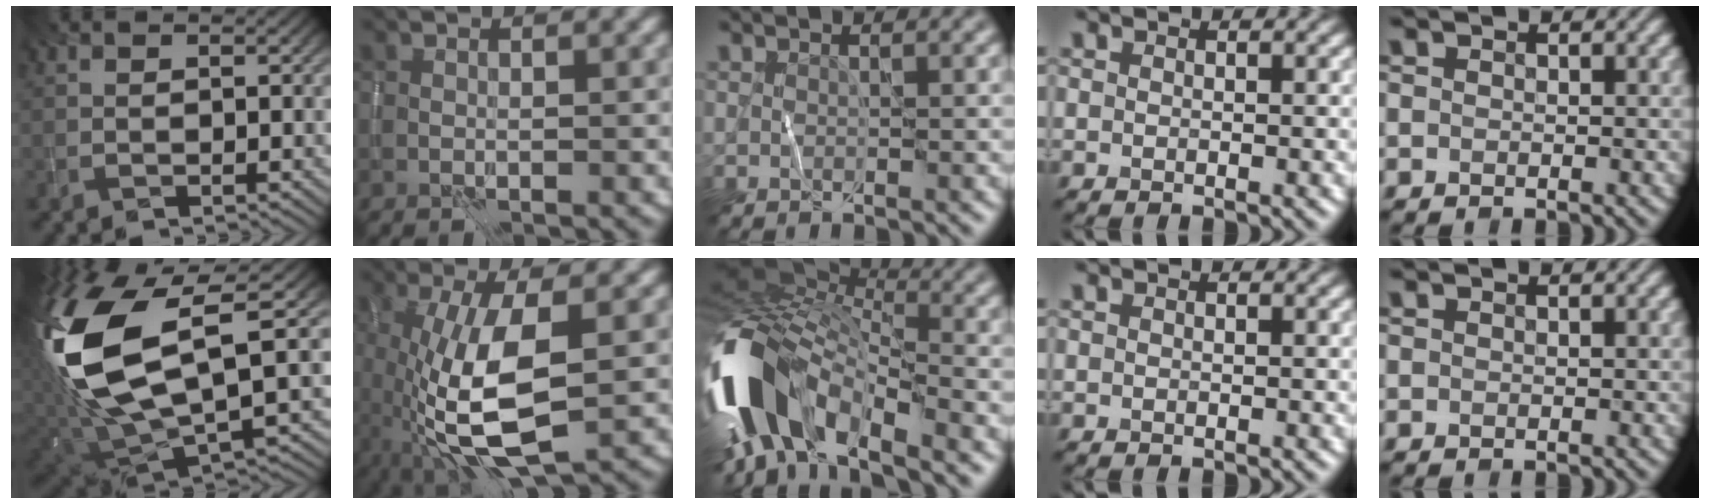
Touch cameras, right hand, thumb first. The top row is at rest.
{"thumb": {"total": 17.7, "force": [3.5, 7.7, 15.6], "torque": [-0.381, -0.005, 0.071]}, "index": {"total": 9.0, "force": [-1.8, 3.2, 8.2], "torque": [-0.183, -0.008, -0.035]}, "middle": {"total": 12.4, "force": [-5.2, 6.1, 9.5], "torque": [-0.187, 0.001, -0.105]}}